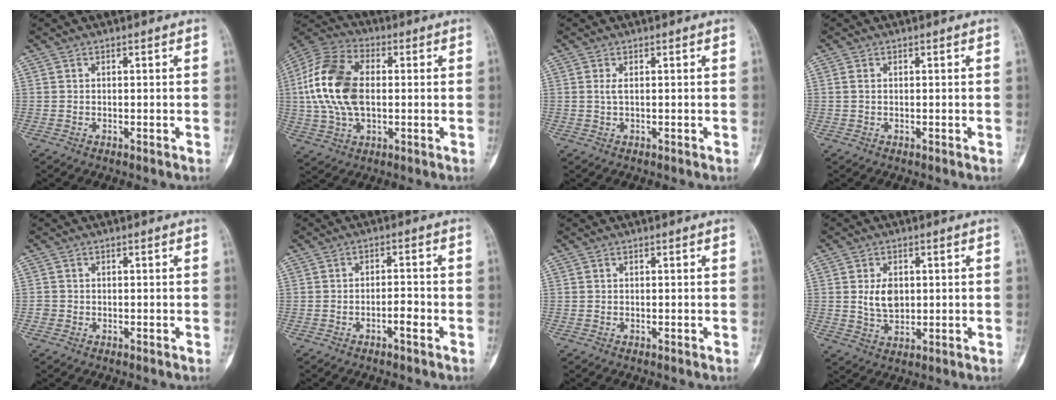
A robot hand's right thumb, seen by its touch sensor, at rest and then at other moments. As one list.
[{"total": 17.0, "force": [0.8, 10.2, 13.5], "torque": [-0.276, 0.019, 0.011]}, {"total": 1.1, "force": [0.2, 0.3, 1.1], "torque": [-0.031, 0.000, 0.006]}, {"total": 0.8, "force": [0.1, 0.5, 0.6], "torque": [-0.014, 0.001, 0.001]}, {"total": 0.9, "force": [-0.3, 0.9, 0.1], "torque": [0.003, 0.005, -0.009]}, {"total": 3.0, "force": [-1.5, 1.0, 2.4], "torque": [-0.035, 0.017, -0.025]}, {"total": 0.0}, {"total": 5.6, "force": [0.8, 3.7, 4.1], "torque": [-0.061, -0.009, 0.021]}]